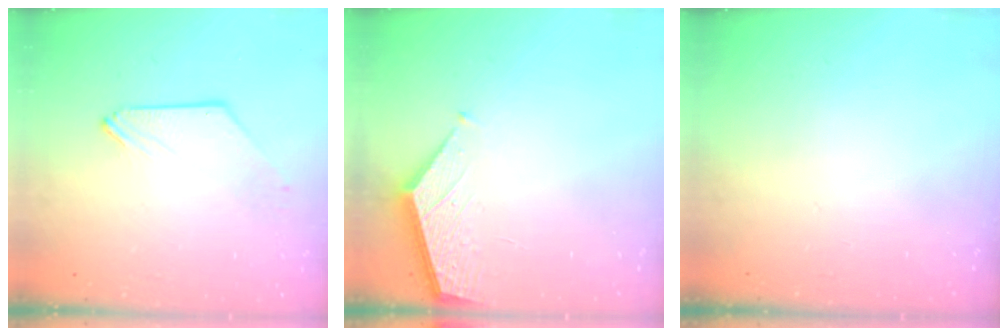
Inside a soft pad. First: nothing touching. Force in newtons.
{"total": 2.2, "press": 2.2, "slide": 0.2}
{"total": 0.0}